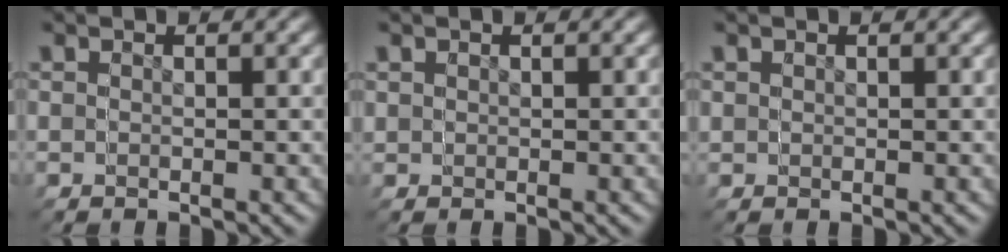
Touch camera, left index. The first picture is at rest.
{"total": 1.7, "force": [0.6, 1.4, 0.6], "torque": [-0.008, -0.004, 0.014]}
{"total": 1.4, "force": [0.5, 1.2, 0.5], "torque": [-0.005, -0.002, 0.011]}